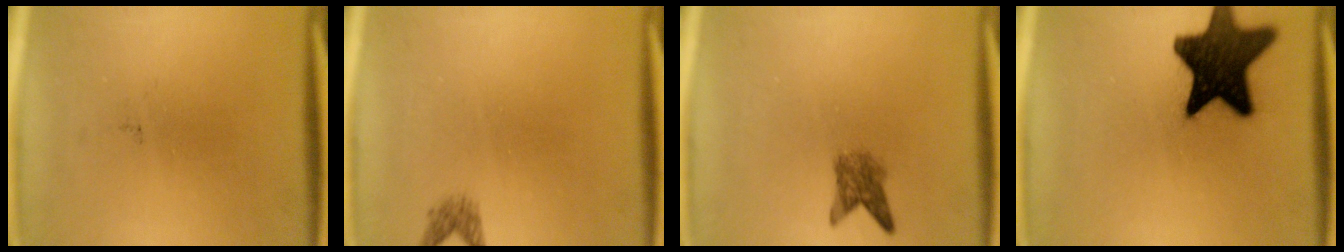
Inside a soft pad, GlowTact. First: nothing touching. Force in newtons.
{"total": 1.3}
{"total": 2.9}
{"total": 15.9}